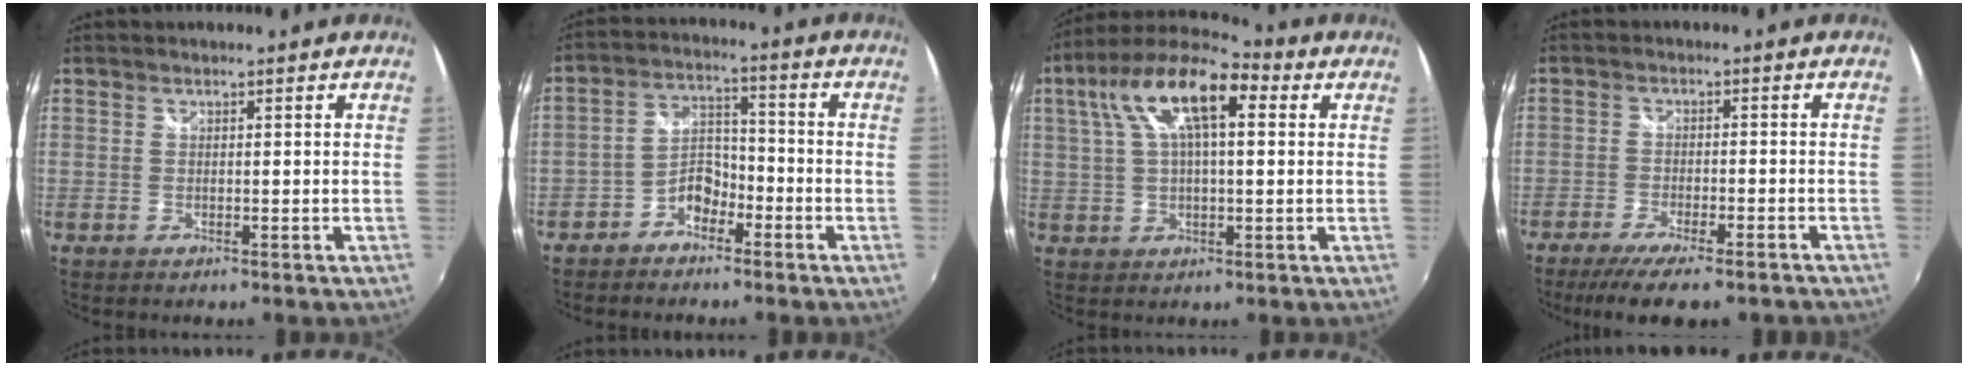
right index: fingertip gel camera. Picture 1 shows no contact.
{"total": 6.0, "force": [-4.1, 3.6, 2.3], "torque": [-0.049, 0.019, -0.077]}
{"total": 15.0, "force": [4.9, 5.7, 13.0], "torque": [-0.236, 0.034, 0.073]}
{"total": 13.4, "force": [-10.7, 3.0, 7.4], "torque": [-0.155, -0.039, -0.162]}